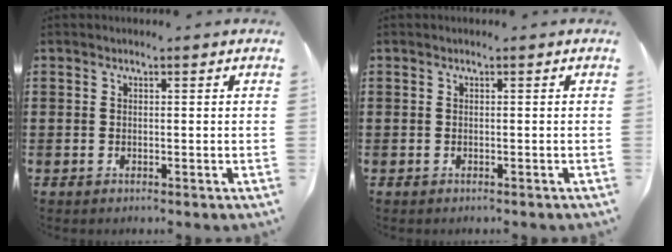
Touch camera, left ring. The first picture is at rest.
{"total": 0.0}